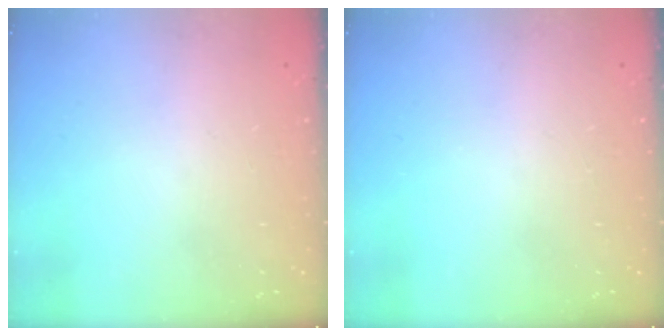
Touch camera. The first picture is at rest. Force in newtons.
{"total": 0.0}